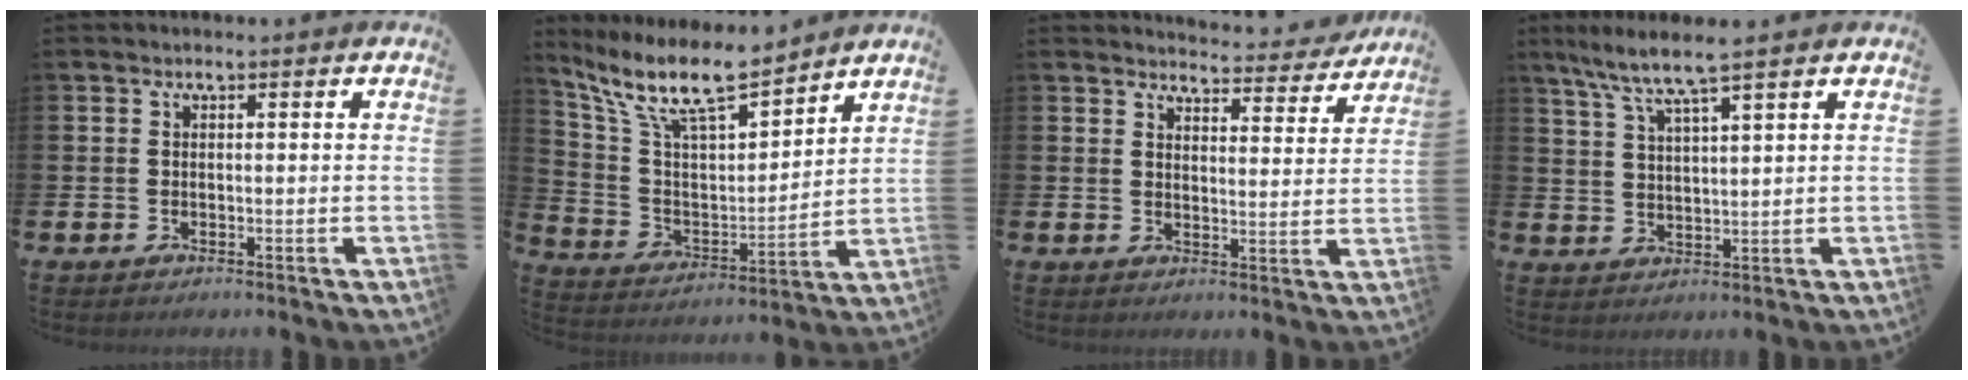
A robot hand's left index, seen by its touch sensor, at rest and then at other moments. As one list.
[{"total": 11.4, "force": [9.7, 2.4, 5.3], "torque": [-0.140, -0.059, 0.170]}, {"total": 4.3, "force": [4.2, 0.7, 0.4], "torque": [-0.009, -0.032, 0.071]}, {"total": 5.8, "force": [4.9, -0.2, 3.1], "torque": [-0.080, -0.020, 0.082]}]